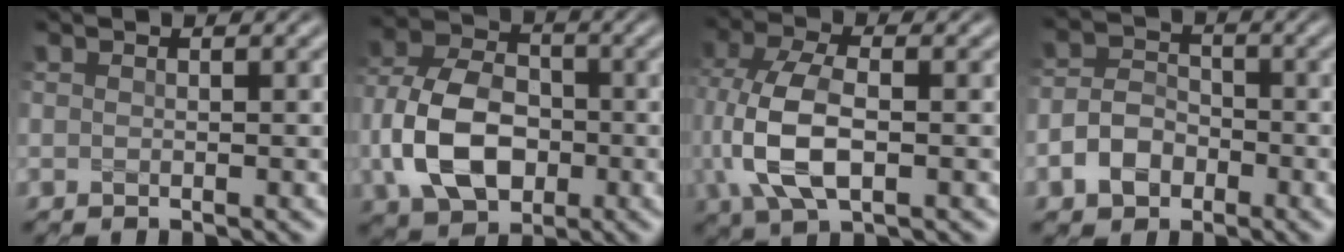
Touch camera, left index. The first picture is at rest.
{"total": 8.7, "force": [-1.8, 6.0, 5.9], "torque": [-0.127, 0.002, -0.044]}
{"total": 7.7, "force": [-0.6, 4.0, 6.6], "torque": [-0.150, 0.004, -0.016]}
{"total": 3.6, "force": [-1.6, 2.7, 1.8], "torque": [-0.035, 0.004, -0.036]}